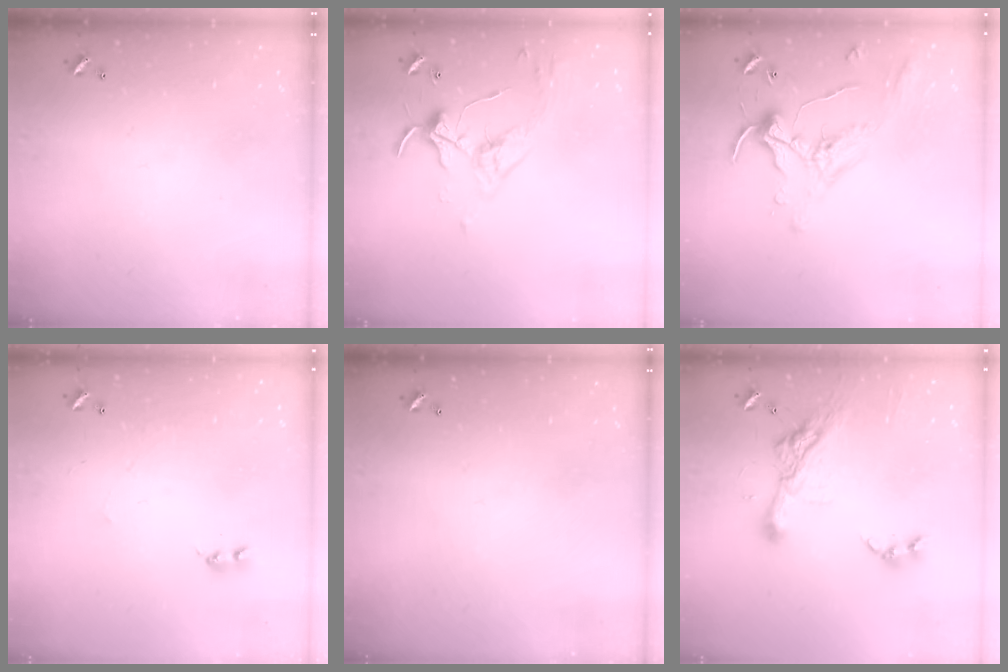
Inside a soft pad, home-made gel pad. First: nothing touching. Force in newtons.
{"total": 3.3, "press": 3.2, "slide": 0.6}
{"total": 0.7, "press": 0.5, "slide": 0.4}
{"total": 2.2, "press": 2.1, "slide": 0.5}
{"total": 0.0}
{"total": 11.0, "press": 10.9, "slide": 1.4}